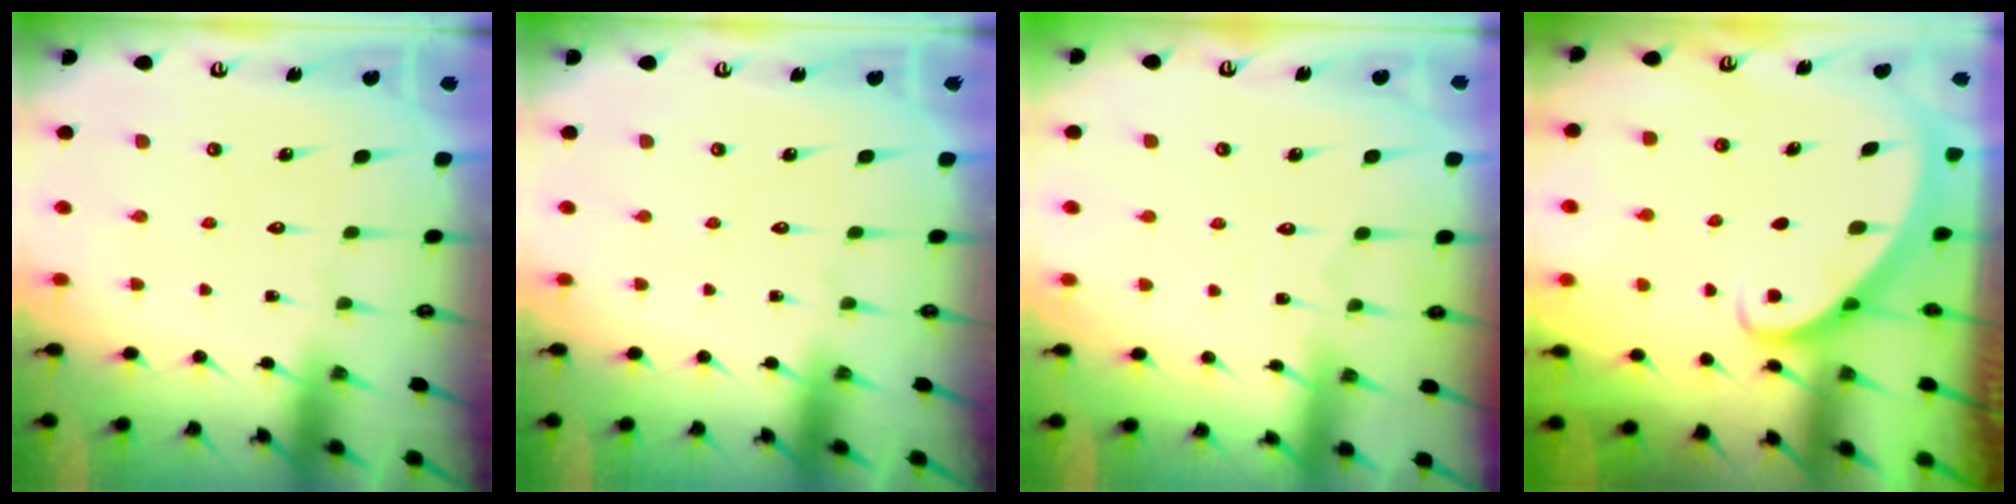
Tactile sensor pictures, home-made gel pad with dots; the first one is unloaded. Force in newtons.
{"total": 0.0}
{"total": 3.7, "press": 3.7, "slide": 0.4}
{"total": 2.8, "press": 2.8, "slide": 0.2}